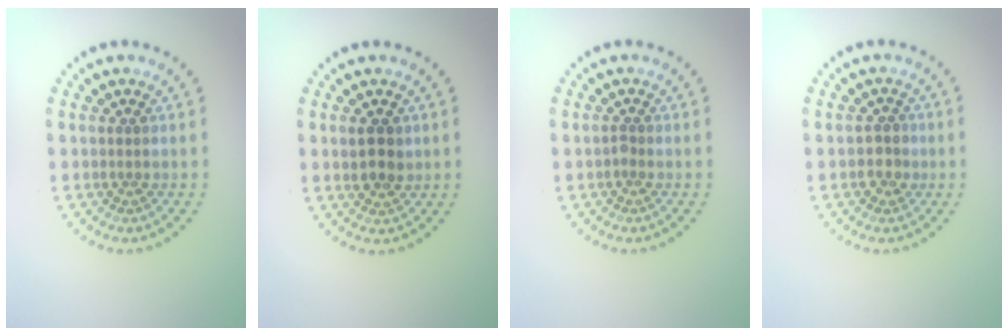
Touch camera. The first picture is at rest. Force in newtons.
{"total": 2.6, "press": 2.5, "slide": 0.6}
{"total": 0.6, "press": 0.5, "slide": 0.4}
{"total": 1.7, "press": 1.6, "slide": 0.5}